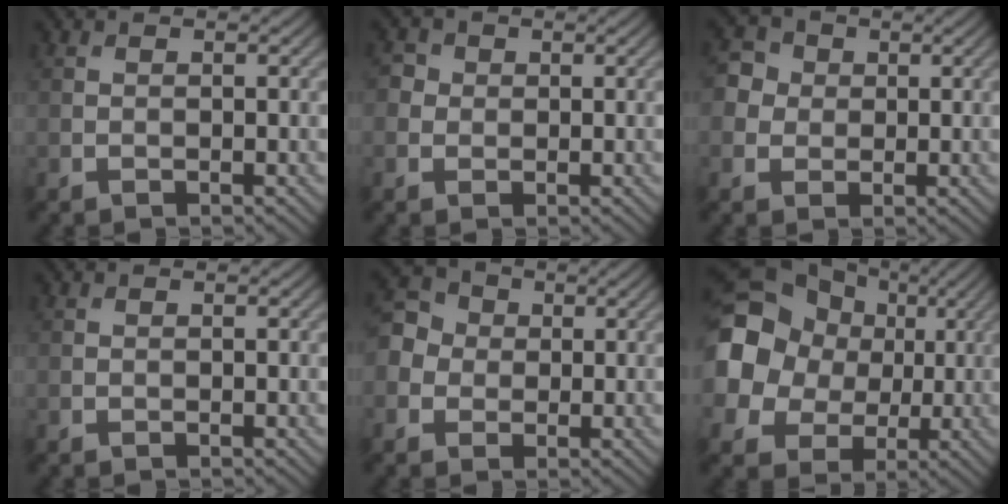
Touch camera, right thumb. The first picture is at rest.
{"total": 2.0, "force": [0.2, 1.9, 0.5], "torque": [-0.016, 0.002, 0.002]}
{"total": 3.5, "force": [0.4, 3.3, 1.1], "torque": [-0.032, 0.007, 0.002]}
{"total": 0.0}
{"total": 4.8, "force": [-0.1, 4.4, 1.8], "torque": [-0.052, 0.006, -0.014]}
{"total": 16.6, "force": [2.8, 14.7, 7.1], "torque": [-0.233, 0.012, 0.035]}